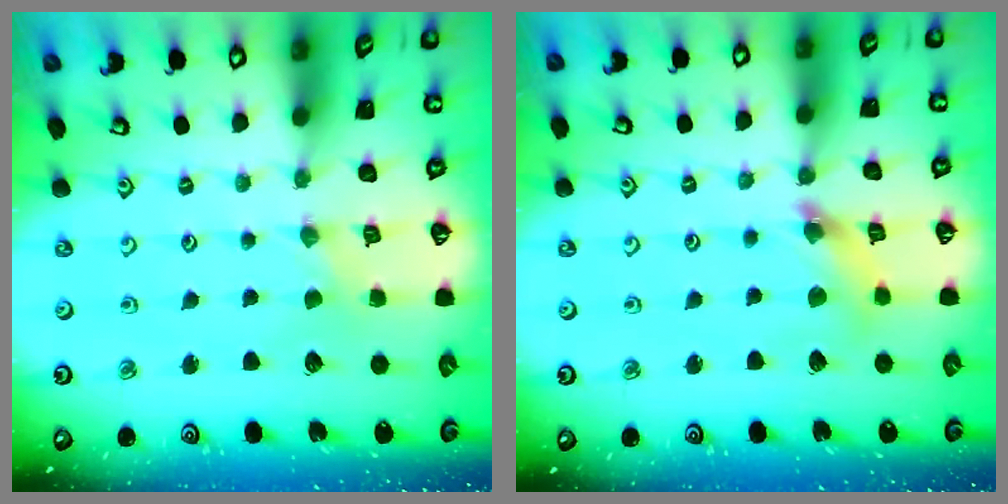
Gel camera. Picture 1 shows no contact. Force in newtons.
{"total": 7.2, "press": 7.2, "slide": 0.8}